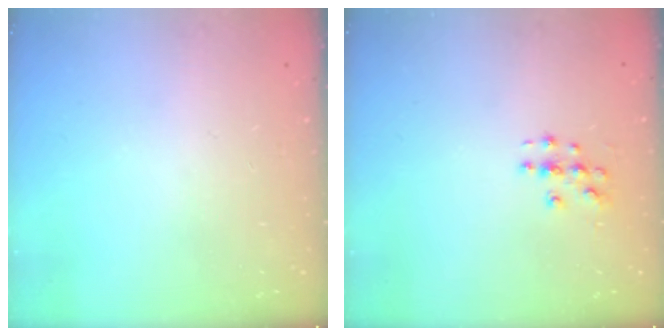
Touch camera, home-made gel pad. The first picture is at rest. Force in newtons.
{"total": 3.5, "press": 3.4, "slide": 0.2}